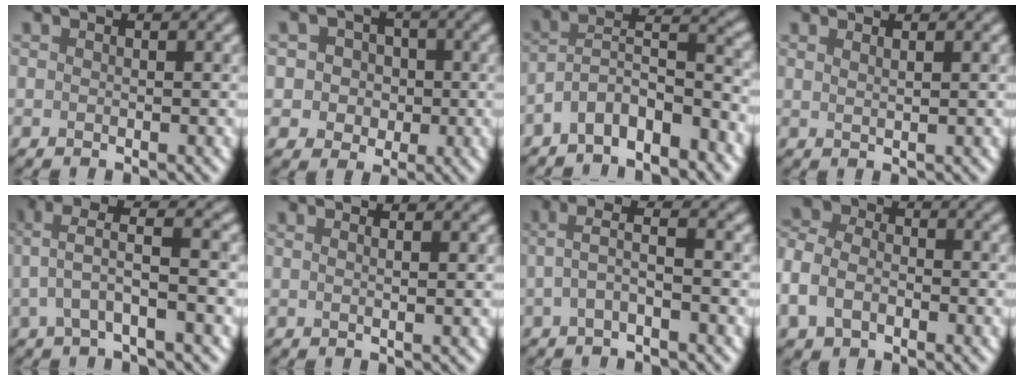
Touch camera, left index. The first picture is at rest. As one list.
[{"total": 3.9, "force": [0.1, 3.8, 0.9], "torque": [0.006, 0.017, -0.007]}, {"total": 6.2, "force": [-4.6, 2.0, 3.6], "torque": [-0.061, 0.008, -0.083]}, {"total": 1.2, "force": [1.0, 0.4, 0.6], "torque": [0.007, -0.001, 0.006]}, {"total": 3.4, "force": [0.0, 0.4, 3.4], "torque": [-0.078, 0.014, 0.004]}, {"total": 2.3, "force": [1.0, 1.2, 1.7], "torque": [-0.003, 0.013, -0.015]}, {"total": 1.9, "force": [-0.9, 0.3, 1.6], "torque": [-0.037, 0.010, -0.017]}, {"total": 5.5, "force": [-2.5, 3.8, 3.1], "torque": [-0.091, 0.000, -0.053]}]